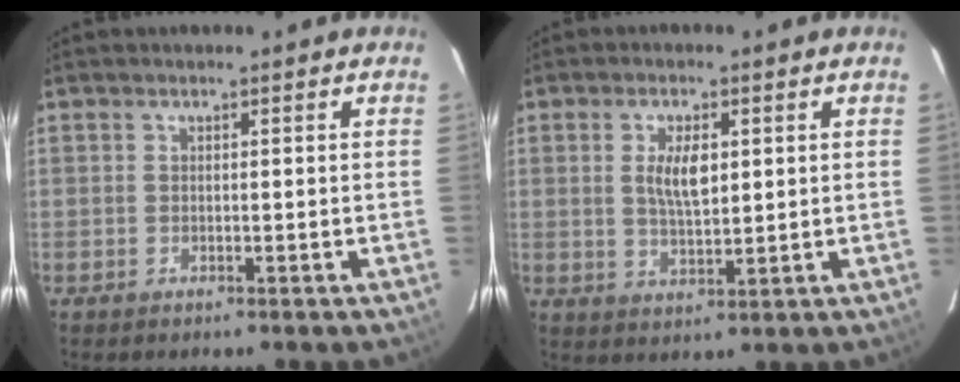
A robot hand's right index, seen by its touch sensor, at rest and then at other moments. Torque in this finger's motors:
{"motor_torque": [0.51, 0.45, 0.21, 0.09]}